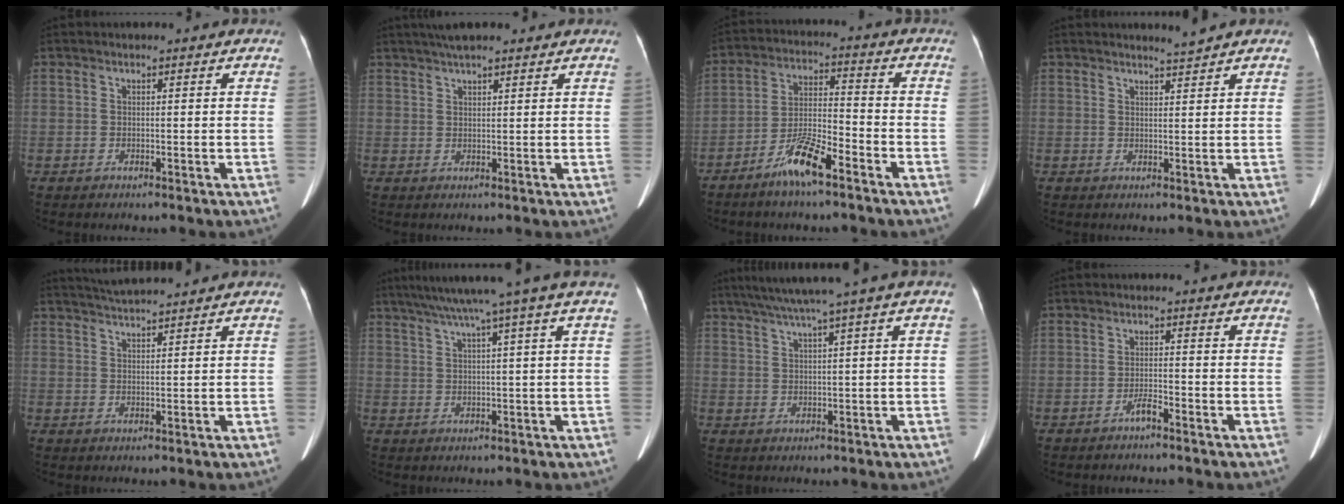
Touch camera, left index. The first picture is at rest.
{"total": 5.2, "force": [4.1, 0.8, 3.0], "torque": [-0.048, 0.024, 0.068]}
{"total": 8.3, "force": [-5.8, 1.1, 5.8], "torque": [-0.123, -0.010, -0.112]}
{"total": 1.5, "force": [1.3, -0.7, 0.1], "torque": [-0.013, -0.014, 0.025]}
{"total": 4.7, "force": [4.4, -0.9, 1.3], "torque": [-0.031, 0.013, 0.075]}
{"total": 9.3, "force": [6.9, -2.7, 5.7], "torque": [-0.087, 0.013, 0.094]}
{"total": 7.4, "force": [5.3, -1.9, 4.8], "torque": [-0.074, 0.023, 0.083]}
{"total": 1.9, "force": [-1.7, 0.0, 1.0], "torque": [-0.024, -0.004, -0.030]}